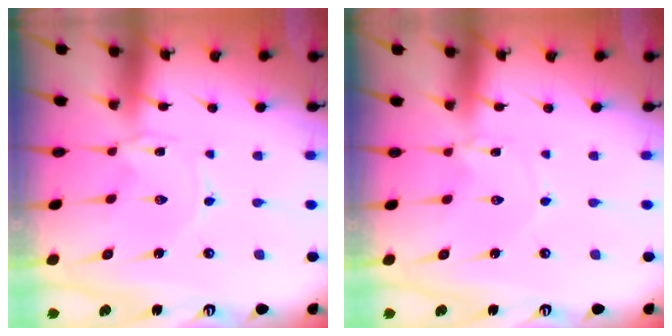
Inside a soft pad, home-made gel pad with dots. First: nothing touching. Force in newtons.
{"total": 1.6, "press": 1.6, "slide": 0.3}